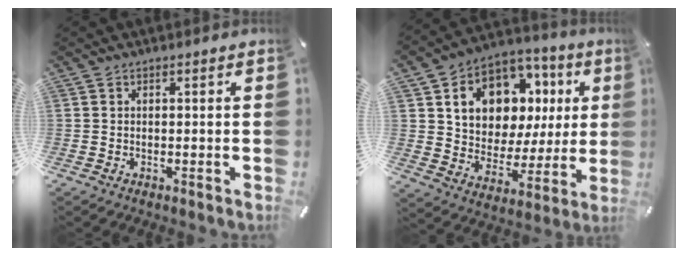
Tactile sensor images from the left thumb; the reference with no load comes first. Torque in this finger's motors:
{"motor_torque": [2.25, 2.68, 1.48, -1.29, 0.23]}